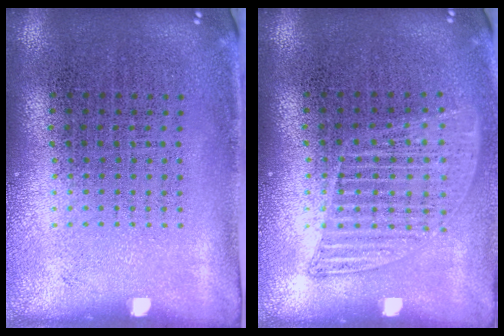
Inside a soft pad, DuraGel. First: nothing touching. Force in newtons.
{"total": 1.2, "press": 1.1, "slide": 0.4}